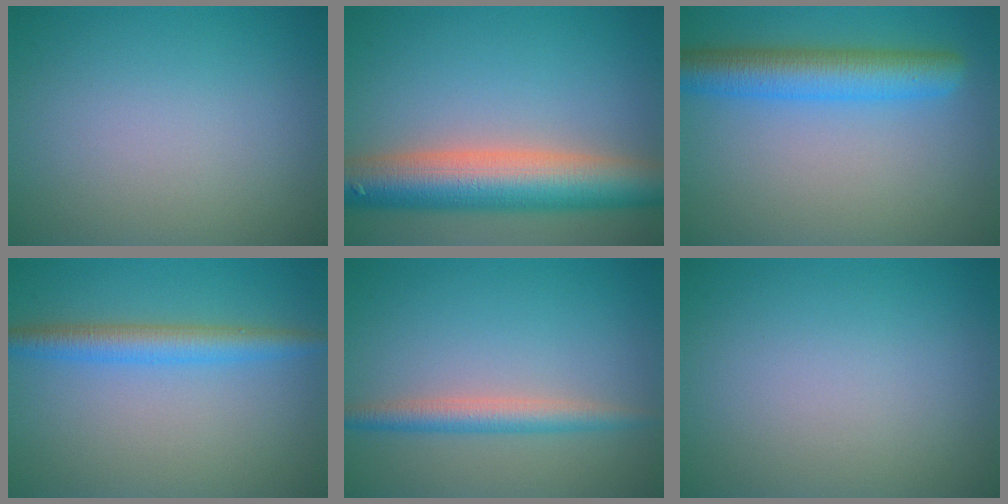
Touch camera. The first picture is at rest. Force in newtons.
{"total": 9.4, "press": 9.4, "slide": 0.5}
{"total": 5.7, "press": 5.7, "slide": 0.2}
{"total": 3.5, "press": 3.5, "slide": 0.1}
{"total": 2.7, "press": 2.7, "slide": 0.0}
{"total": 0.0}